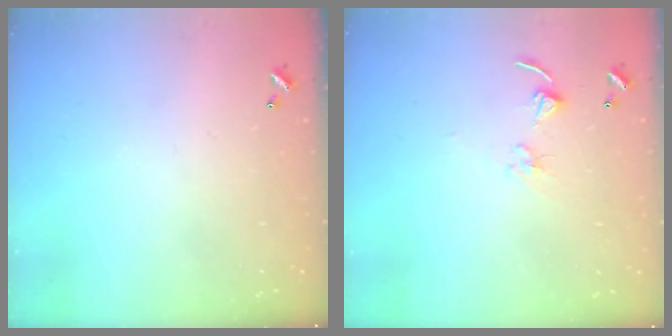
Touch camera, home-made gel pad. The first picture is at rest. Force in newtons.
{"total": 2.7, "press": 2.7, "slide": 0.2}